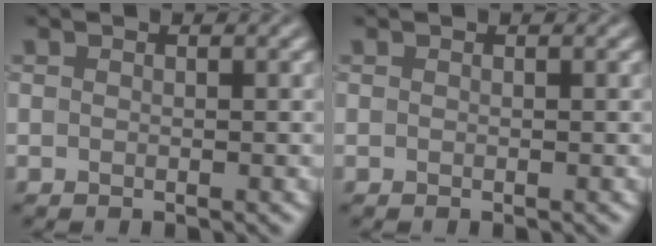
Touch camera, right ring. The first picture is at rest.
{"total": 0.0}